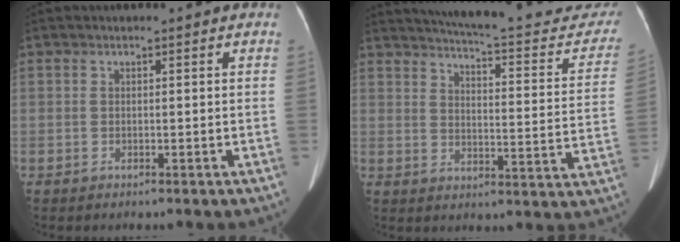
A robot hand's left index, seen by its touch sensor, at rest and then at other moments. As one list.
[{"total": 24.6, "force": [22.4, 4.5, 9.3], "torque": [-0.123, -0.059, 0.259]}]